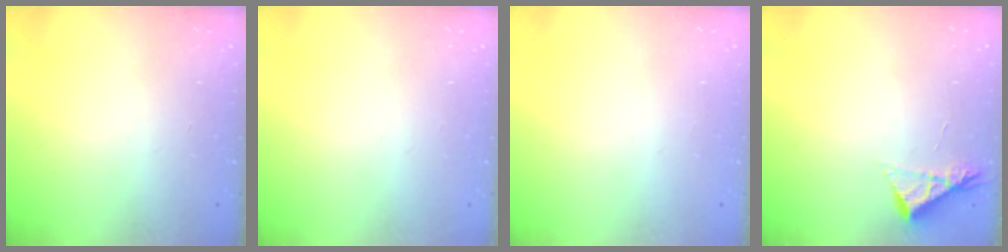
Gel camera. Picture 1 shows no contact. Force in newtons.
{"total": 0.0}
{"total": 0.0}
{"total": 5.0, "press": 5.0, "slide": 0.8}